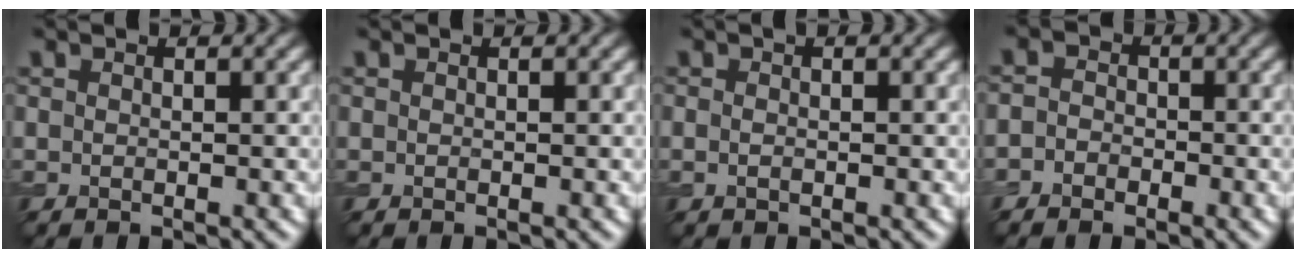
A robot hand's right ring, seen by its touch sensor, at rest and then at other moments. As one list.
[{"total": 0.0}, {"total": 0.9, "force": [0.0, 0.4, 0.8], "torque": [-0.018, -0.002, -0.001]}, {"total": 1.9, "force": [-1.1, 1.5, 0.6], "torque": [0.008, 0.005, -0.031]}]